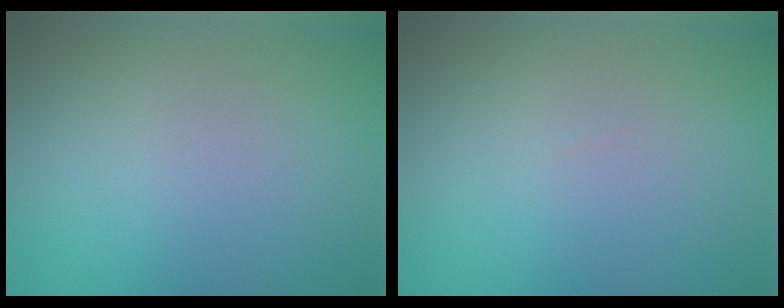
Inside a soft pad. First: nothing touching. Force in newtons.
{"total": 0.0}